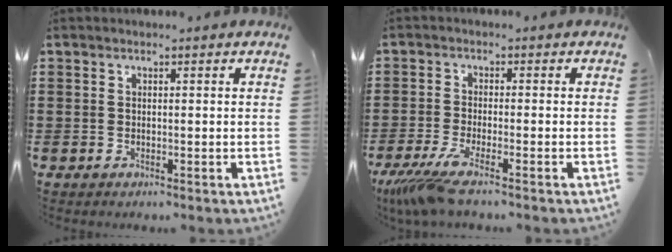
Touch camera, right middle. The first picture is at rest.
{"total": 5.0, "force": [-3.4, 0.1, 3.7], "torque": [-0.097, -0.027, -0.067]}